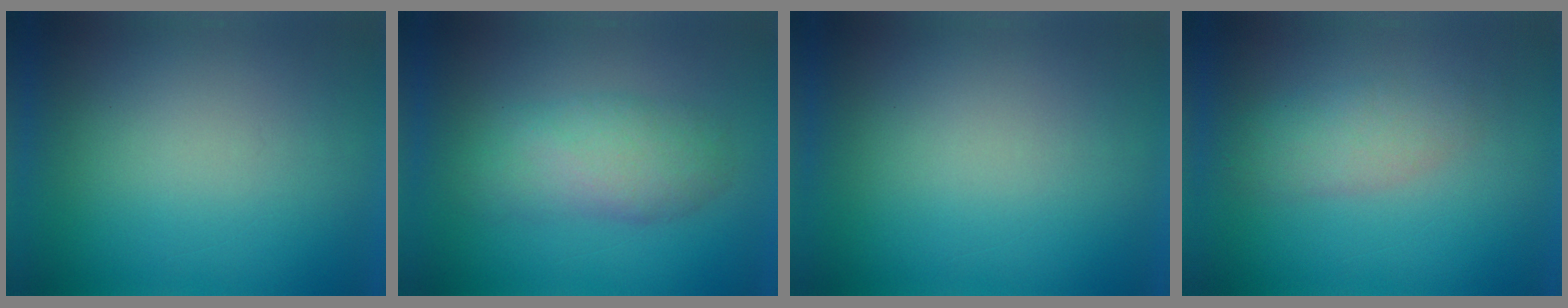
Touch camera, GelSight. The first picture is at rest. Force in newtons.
{"total": 4.2}
{"total": 3.0}
{"total": 2.9}